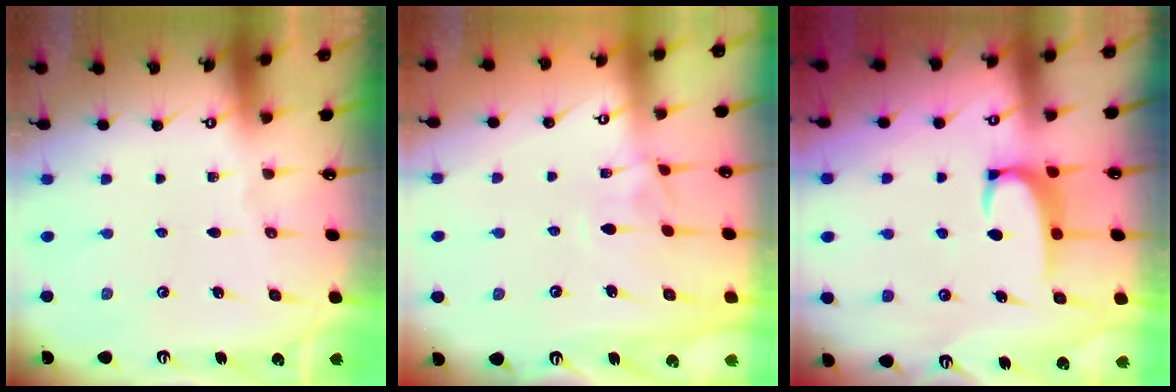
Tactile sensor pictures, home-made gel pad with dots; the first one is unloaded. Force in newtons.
{"total": 1.3, "press": 1.0, "slide": 0.8}
{"total": 3.1, "press": 3.1, "slide": 0.5}